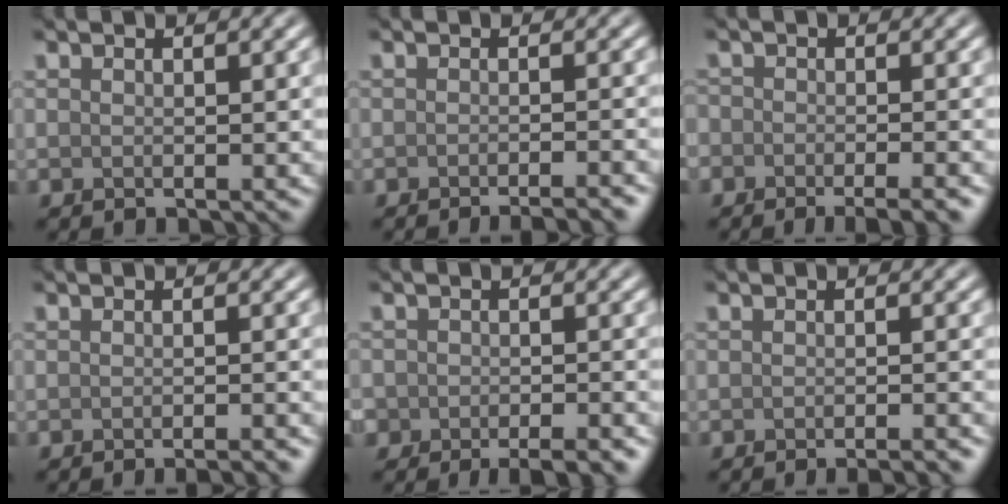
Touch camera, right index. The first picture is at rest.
{"total": 4.0, "force": [-3.1, 0.9, 2.4], "torque": [-0.016, 0.009, -0.040]}
{"total": 4.7, "force": [-3.3, 1.8, 2.9], "torque": [-0.023, -0.007, -0.038]}
{"total": 2.6, "force": [-2.0, 0.5, 1.6], "torque": [-0.009, 0.004, -0.029]}
{"total": 5.8, "force": [-4.3, 2.9, 2.7], "torque": [-0.012, -0.005, -0.047]}
{"total": 3.0, "force": [-2.2, 0.7, 2.0], "torque": [-0.012, 0.007, -0.030]}